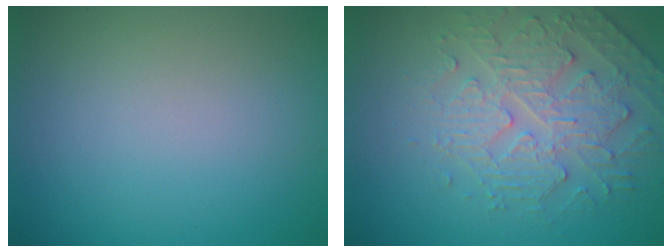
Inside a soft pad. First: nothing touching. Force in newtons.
{"total": 4.8, "press": 3.8, "slide": 2.8}